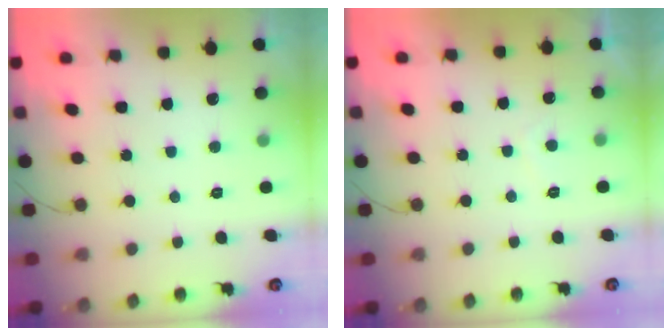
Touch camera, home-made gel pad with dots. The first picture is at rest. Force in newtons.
{"total": 0.9, "press": 0.7, "slide": 0.5}